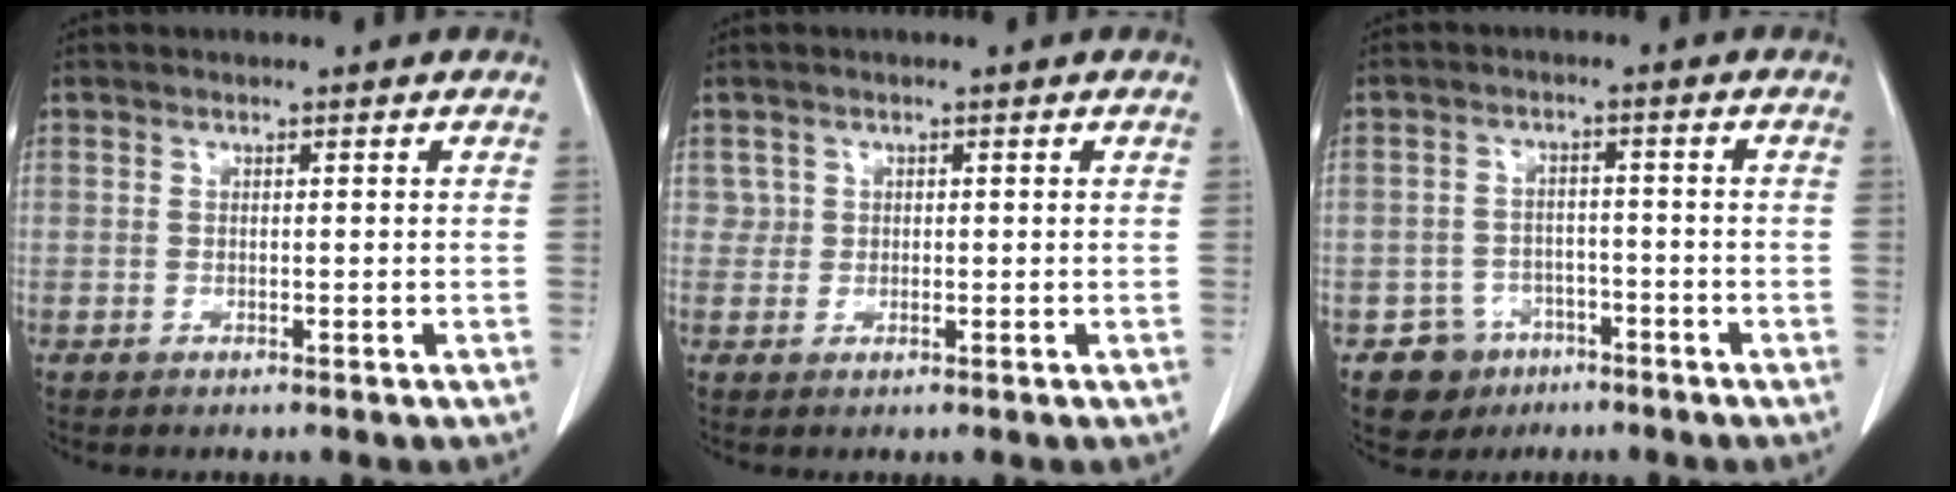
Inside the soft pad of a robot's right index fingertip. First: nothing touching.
{"total": 1.3, "force": [0.5, 1.2, 0.0], "torque": [0.014, 0.001, 0.003]}
{"total": 5.7, "force": [-3.2, 4.7, 0.3], "torque": [0.002, 0.012, -0.046]}